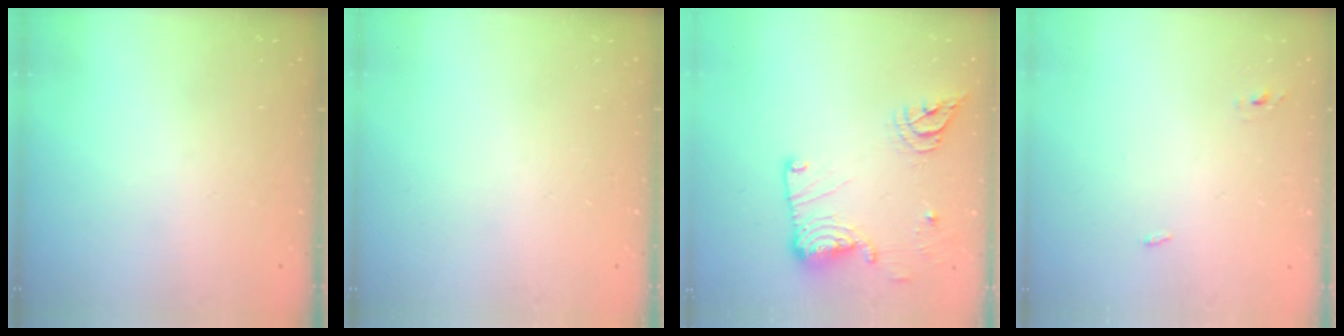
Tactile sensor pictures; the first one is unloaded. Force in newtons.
{"total": 0.0}
{"total": 15.4, "press": 15.3, "slide": 1.5}
{"total": 2.7, "press": 2.6, "slide": 0.8}